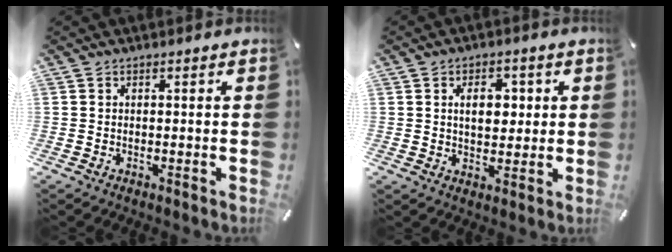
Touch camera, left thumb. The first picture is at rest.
{"total": 7.0, "force": [1.5, 4.8, 4.9], "torque": [-0.066, -0.003, 0.016]}